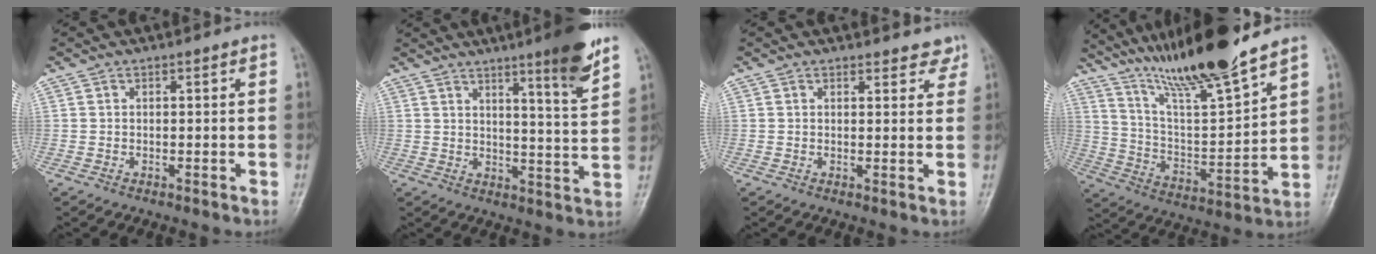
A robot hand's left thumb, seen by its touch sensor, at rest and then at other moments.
{"total": 10.7, "force": [7.0, 0.5, 8.1], "torque": [-0.105, -0.047, 0.100]}
{"total": 4.0, "force": [3.6, 1.6, 0.5], "torque": [0.024, -0.019, 0.027]}
{"total": 18.4, "force": [14.9, 1.4, 10.7], "torque": [-0.162, -0.077, 0.272]}